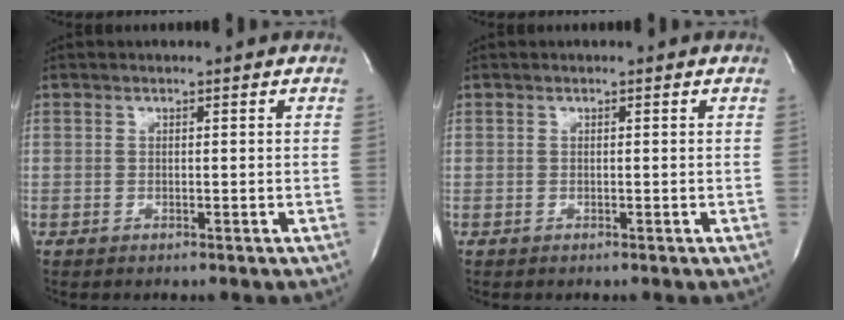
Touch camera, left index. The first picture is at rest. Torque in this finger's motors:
{"motor_torque": [-0.04, -0.04, 0.02, 0.00]}